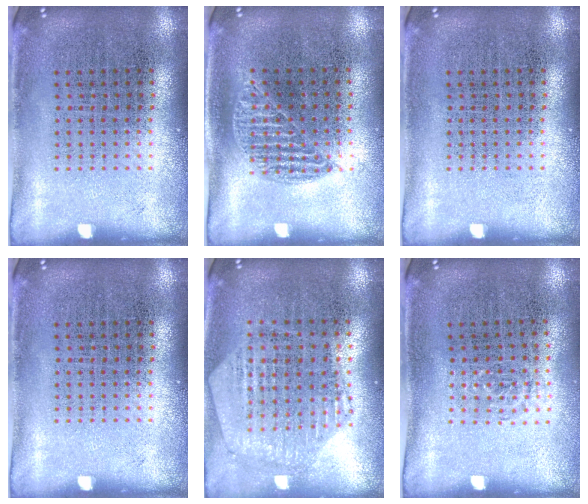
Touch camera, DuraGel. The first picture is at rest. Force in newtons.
{"total": 0.9, "press": 0.8, "slide": 0.4}
{"total": 0.0}
{"total": 0.0}
{"total": 1.1, "press": 1.1, "slide": 0.3}
{"total": 0.6, "press": 0.5, "slide": 0.3}